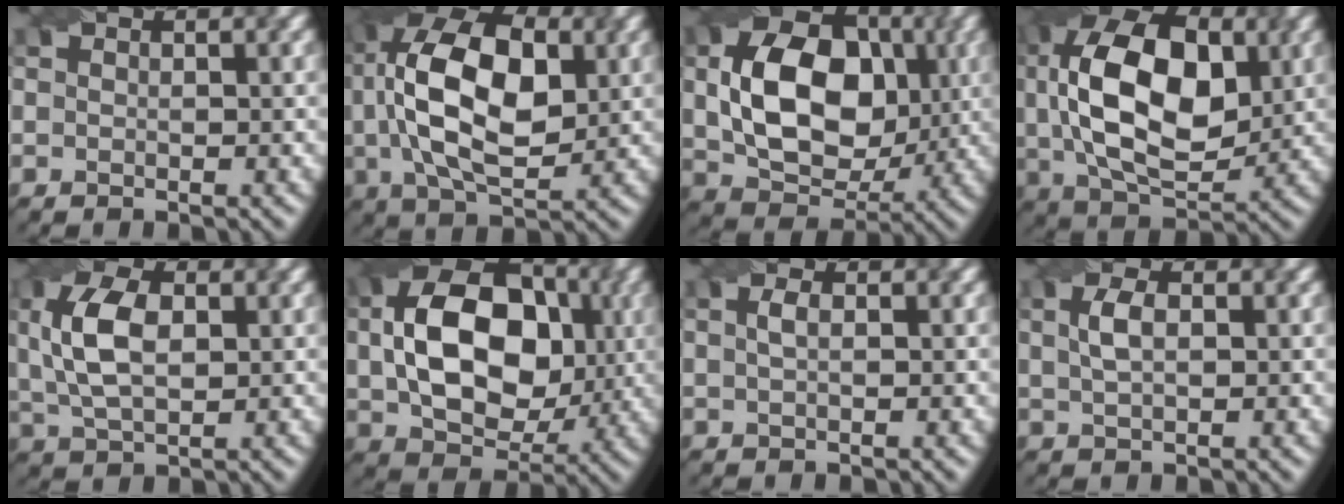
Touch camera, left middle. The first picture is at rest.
{"total": 13.3, "force": [1.8, 7.0, 11.2], "torque": [-0.215, 0.019, 0.026]}
{"total": 10.4, "force": [1.0, 7.4, 7.2], "torque": [-0.146, 0.000, 0.025]}
{"total": 13.6, "force": [1.9, 8.0, 10.8], "torque": [-0.212, 0.011, 0.036]}
{"total": 6.3, "force": [1.2, 3.5, 5.1], "torque": [-0.113, 0.011, 0.022]}
{"total": 12.4, "force": [1.2, 8.6, 8.8], "torque": [-0.168, -0.001, 0.026]}
{"total": 1.0, "force": [0.2, 0.4, 0.9], "torque": [-0.022, 0.005, 0.005]}
{"total": 2.2, "force": [0.5, 1.1, 1.9], "torque": [-0.045, 0.004, 0.010]}